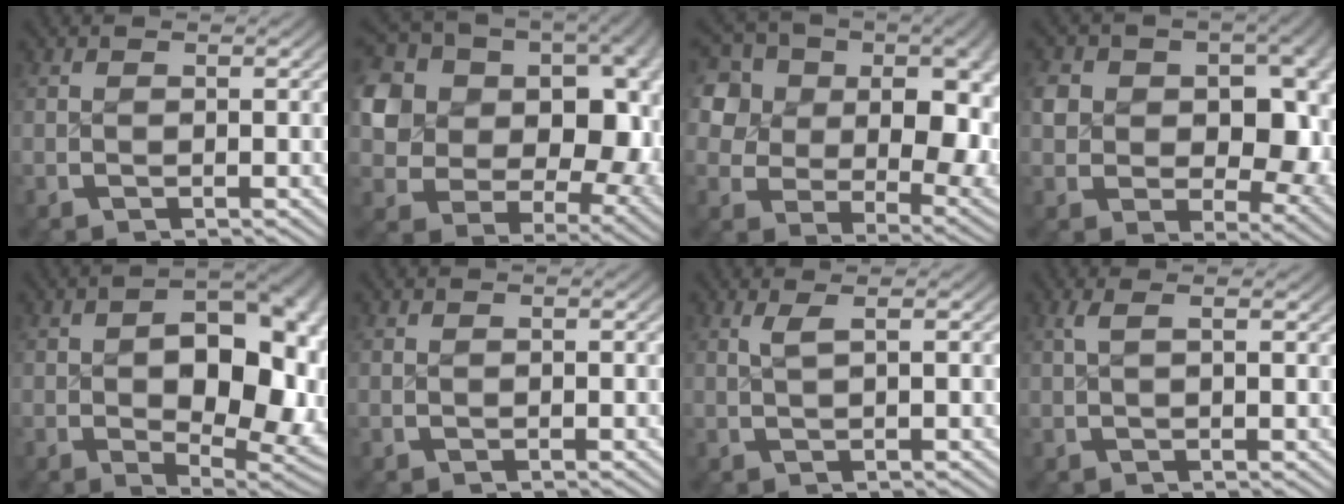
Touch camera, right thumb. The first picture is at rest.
{"total": 19.1, "force": [2.3, 14.5, 12.2], "torque": [-0.227, -0.033, 0.037]}
{"total": 13.1, "force": [2.2, 9.2, 8.9], "torque": [-0.162, -0.045, 0.054]}
{"total": 10.3, "force": [0.8, 7.4, 7.0], "torque": [-0.113, -0.042, 0.031]}
{"total": 11.3, "force": [-0.5, 6.3, 9.3], "torque": [-0.138, -0.044, 0.013]}
{"total": 0.0}
{"total": 1.5, "force": [0.9, -0.1, 1.3], "torque": [-0.023, 0.001, 0.022]}
{"total": 1.5, "force": [0.9, 0.1, 1.2], "torque": [-0.025, 0.001, 0.020]}